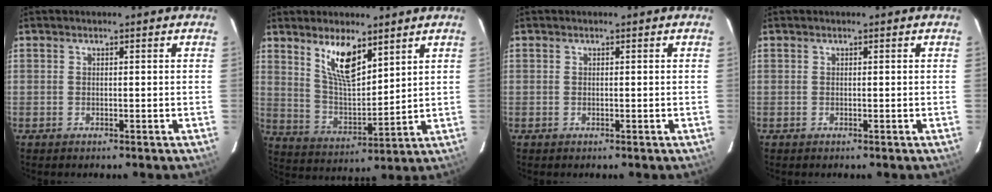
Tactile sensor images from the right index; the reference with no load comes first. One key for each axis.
{"total": 10.2, "fx": 6.4, "fy": 3.5, "fz": 7.2, "tx": -0.130, "ty": -0.001, "tz": 0.133}
{"total": 0.0}
{"total": 0.0}